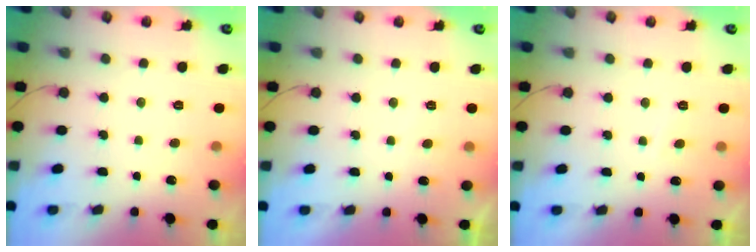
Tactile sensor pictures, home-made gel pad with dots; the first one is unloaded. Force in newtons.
{"total": 0.9, "press": 0.7, "slide": 0.5}
{"total": 1.5, "press": 1.4, "slide": 0.6}